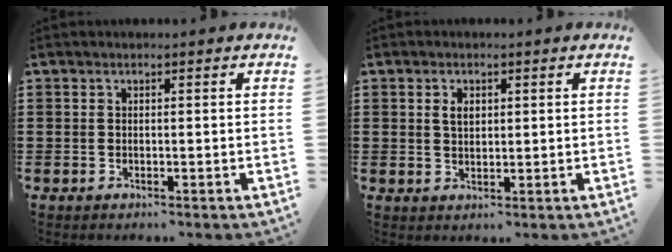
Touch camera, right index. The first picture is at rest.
{"total": 2.1, "force": [0.7, 1.2, 1.6], "torque": [-0.034, 0.006, 0.013]}